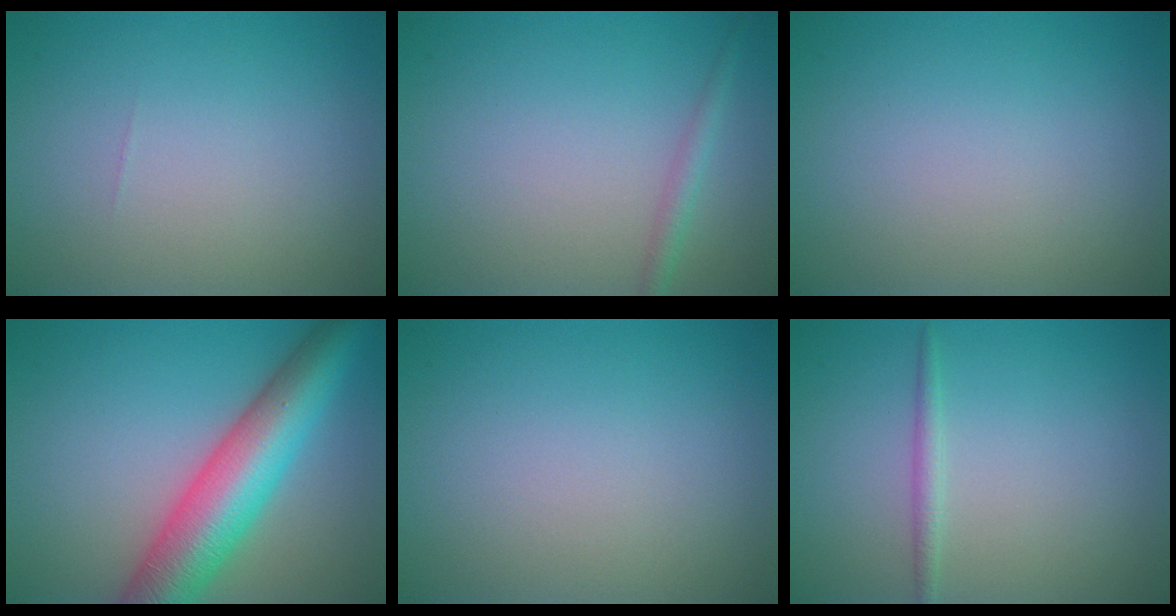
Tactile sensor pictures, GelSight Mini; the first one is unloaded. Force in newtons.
{"total": 1.5, "press": 1.5, "slide": 0.0}
{"total": 0.0}
{"total": 9.6, "press": 9.6, "slide": 0.1}
{"total": 0.0}
{"total": 1.2, "press": 1.2, "slide": 0.0}